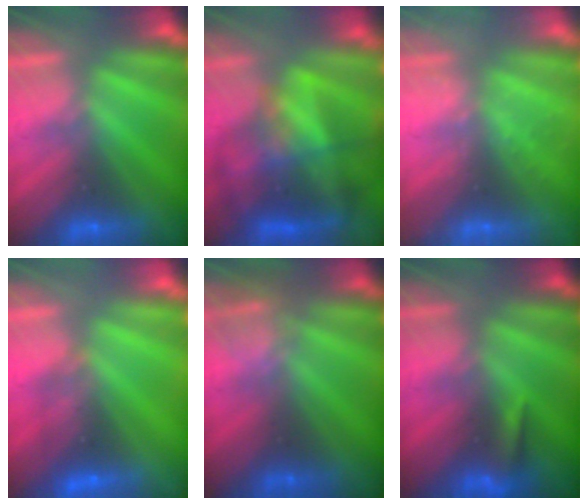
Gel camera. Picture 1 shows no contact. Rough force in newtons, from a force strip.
{"total": 7.2}
{"total": 2.3}
{"total": 2.3}
{"total": 2.4}
{"total": 5.0}